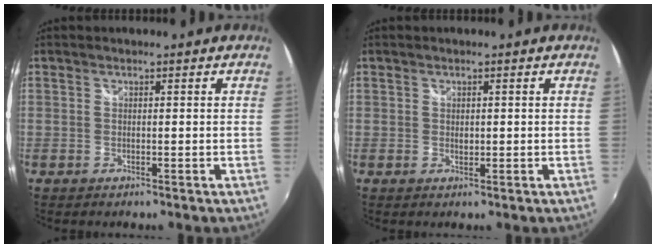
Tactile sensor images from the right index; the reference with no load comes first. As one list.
[{"total": 0.8, "force": [0.2, 0.7, 0.4], "torque": [-0.005, 0.000, 0.003]}]